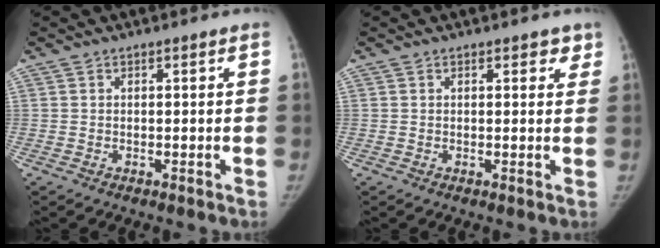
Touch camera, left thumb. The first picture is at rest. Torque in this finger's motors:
{"motor_torque": [-0.01, 0.00, 0.00, 0.02, 0.00]}